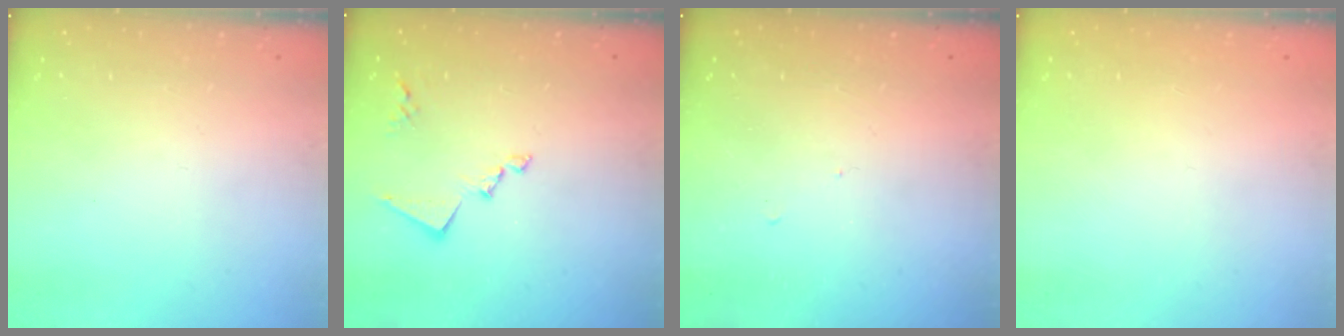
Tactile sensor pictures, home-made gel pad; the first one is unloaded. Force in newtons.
{"total": 11.4, "press": 11.4, "slide": 0.6}
{"total": 5.4, "press": 5.3, "slide": 0.6}
{"total": 1.1, "press": 1.0, "slide": 0.1}